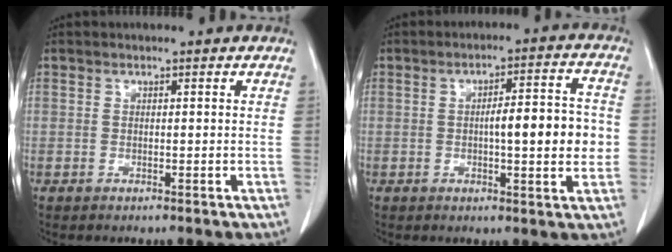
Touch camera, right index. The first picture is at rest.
{"total": 9.2, "force": [-0.6, 1.7, 9.0], "torque": [-0.126, 0.018, -0.007]}